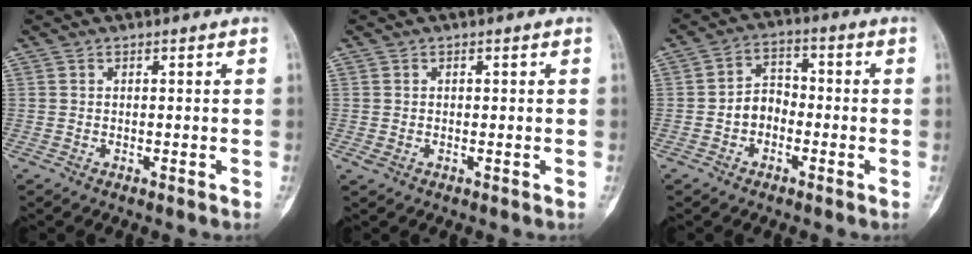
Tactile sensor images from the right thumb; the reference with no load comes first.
{"total": 1.3, "force": [0.0, 0.9, 1.0], "torque": [-0.028, 0.005, 0.004]}
{"total": 5.6, "force": [-1.5, 4.4, 3.1], "torque": [-0.029, 0.028, -0.038]}